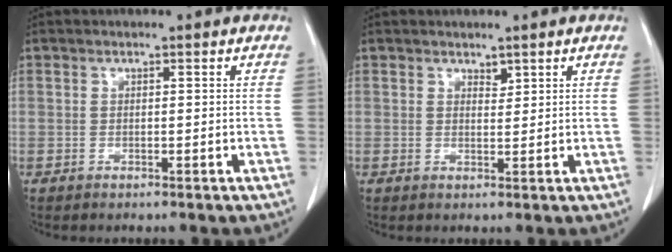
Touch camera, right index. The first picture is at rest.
{"total": 1.2, "force": [1.0, 0.5, 0.4], "torque": [-0.006, -0.006, 0.015]}